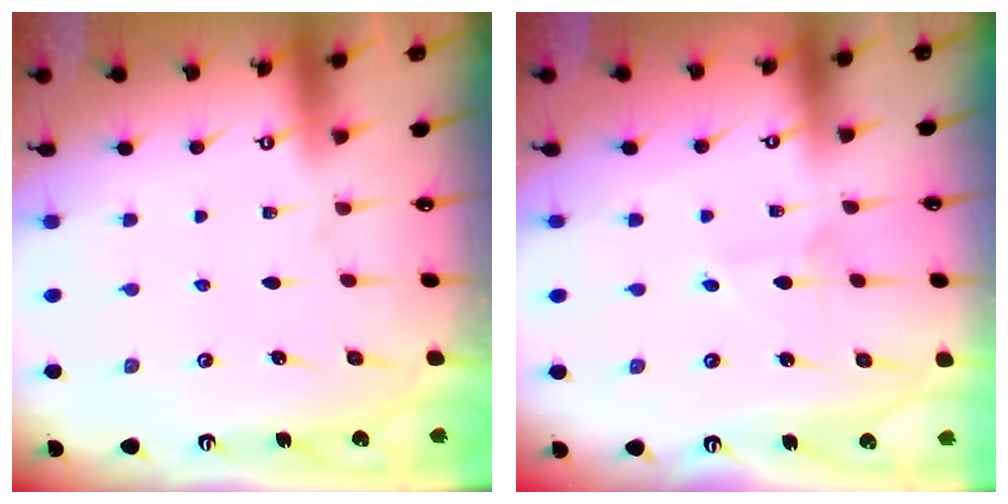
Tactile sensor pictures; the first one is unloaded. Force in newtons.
{"total": 2.7, "press": 2.7, "slide": 0.2}